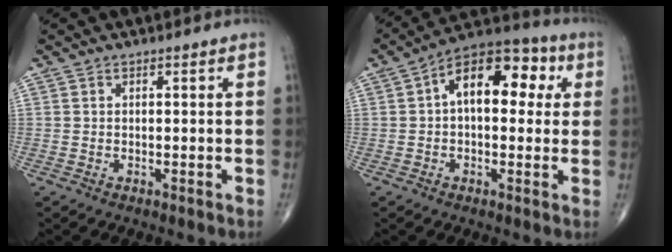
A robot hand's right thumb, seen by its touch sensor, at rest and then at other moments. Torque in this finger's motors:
{"motor_torque": [-0.10, 0.21, 0.86, -0.06, 0.19]}